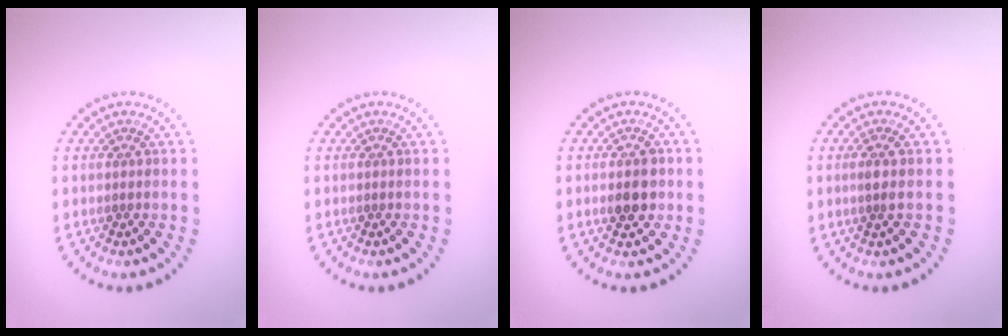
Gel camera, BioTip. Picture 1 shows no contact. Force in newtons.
{"total": 0.0}
{"total": 2.7, "press": 2.7, "slide": 0.2}
{"total": 1.6, "press": 1.3, "slide": 0.9}